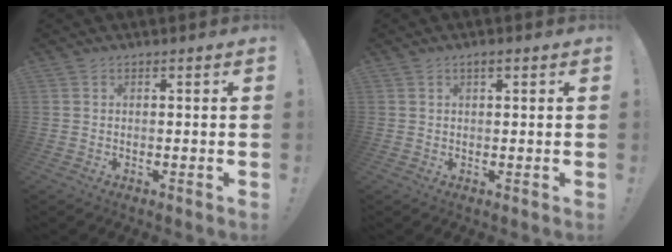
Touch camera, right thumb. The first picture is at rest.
{"total": 2.1, "force": [1.1, 0.7, 1.6], "torque": [-0.031, 0.001, 0.018]}